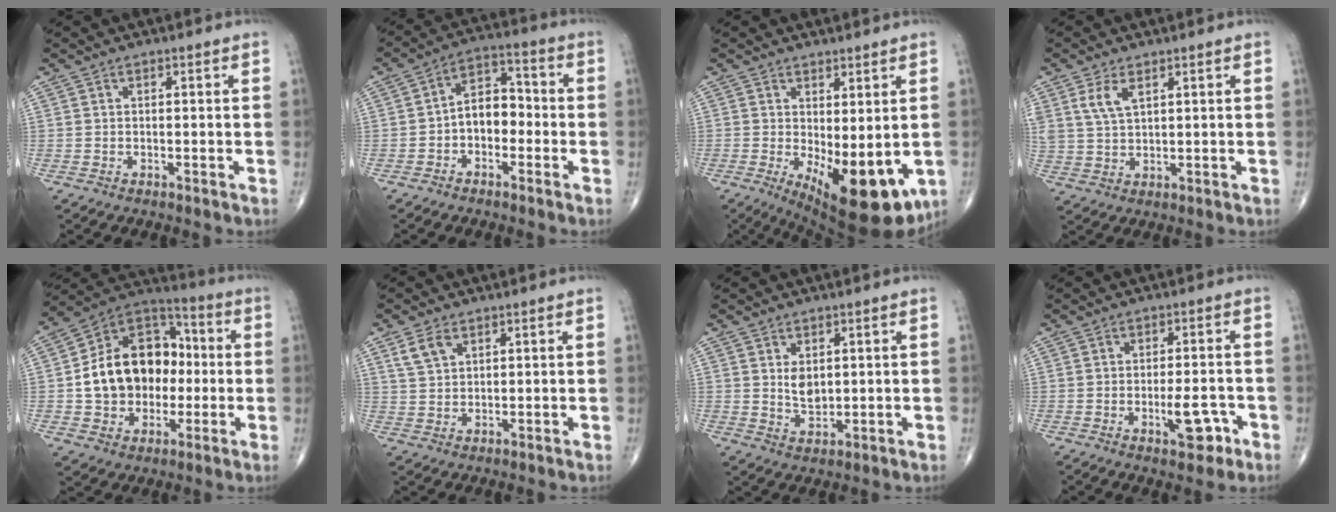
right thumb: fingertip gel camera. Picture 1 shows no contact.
{"total": 7.9, "force": [-1.7, 5.3, 5.6], "torque": [-0.064, 0.035, -0.045]}
{"total": 14.6, "force": [-3.2, 6.1, 12.9], "torque": [-0.172, -0.027, -0.027]}
{"total": 5.0, "force": [2.4, 2.4, 3.6], "torque": [-0.074, -0.006, 0.055]}
{"total": 19.1, "force": [-0.6, 14.4, 12.5], "torque": [-0.160, 0.036, -0.008]}
{"total": 4.3, "force": [2.3, 2.6, 2.5], "torque": [-0.046, -0.004, 0.052]}
{"total": 4.2, "force": [1.0, 2.7, 3.1], "torque": [-0.040, -0.013, 0.025]}
{"total": 6.0, "force": [-2.5, 2.4, 4.8], "torque": [-0.057, 0.011, -0.031]}